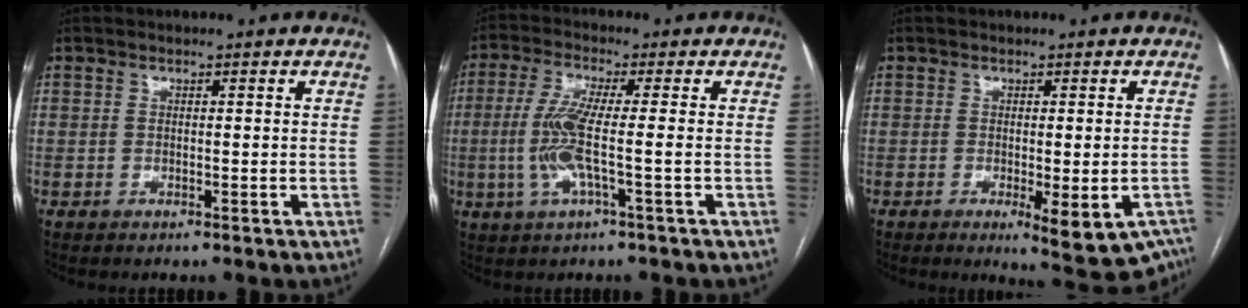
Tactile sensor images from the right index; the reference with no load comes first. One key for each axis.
{"total": 7.6, "fx": -1.2, "fy": 0.4, "fz": 7.5, "tx": -0.161, "ty": 0.000, "tz": -0.027}
{"total": 10.3, "fx": -6.8, "fy": 3.4, "fz": 6.8, "tx": -0.053, "ty": -0.011, "tz": -0.093}